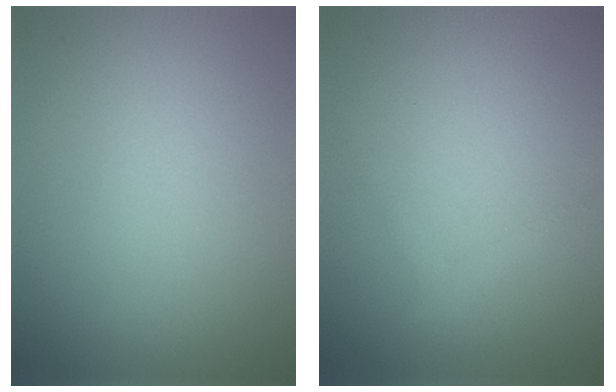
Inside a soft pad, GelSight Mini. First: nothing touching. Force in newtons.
{"total": 1.1, "press": 1.1, "slide": 0.0}